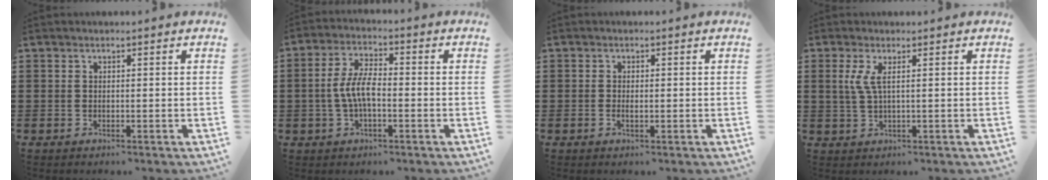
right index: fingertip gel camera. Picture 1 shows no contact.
{"total": 6.3, "force": [-0.9, 2.6, 5.6], "torque": [-0.127, 0.000, -0.024]}
{"total": 1.3, "force": [-0.2, 0.6, 1.1], "torque": [-0.021, 0.001, -0.004]}
{"total": 3.0, "force": [0.7, 0.4, 2.9], "torque": [-0.075, -0.008, 0.006]}